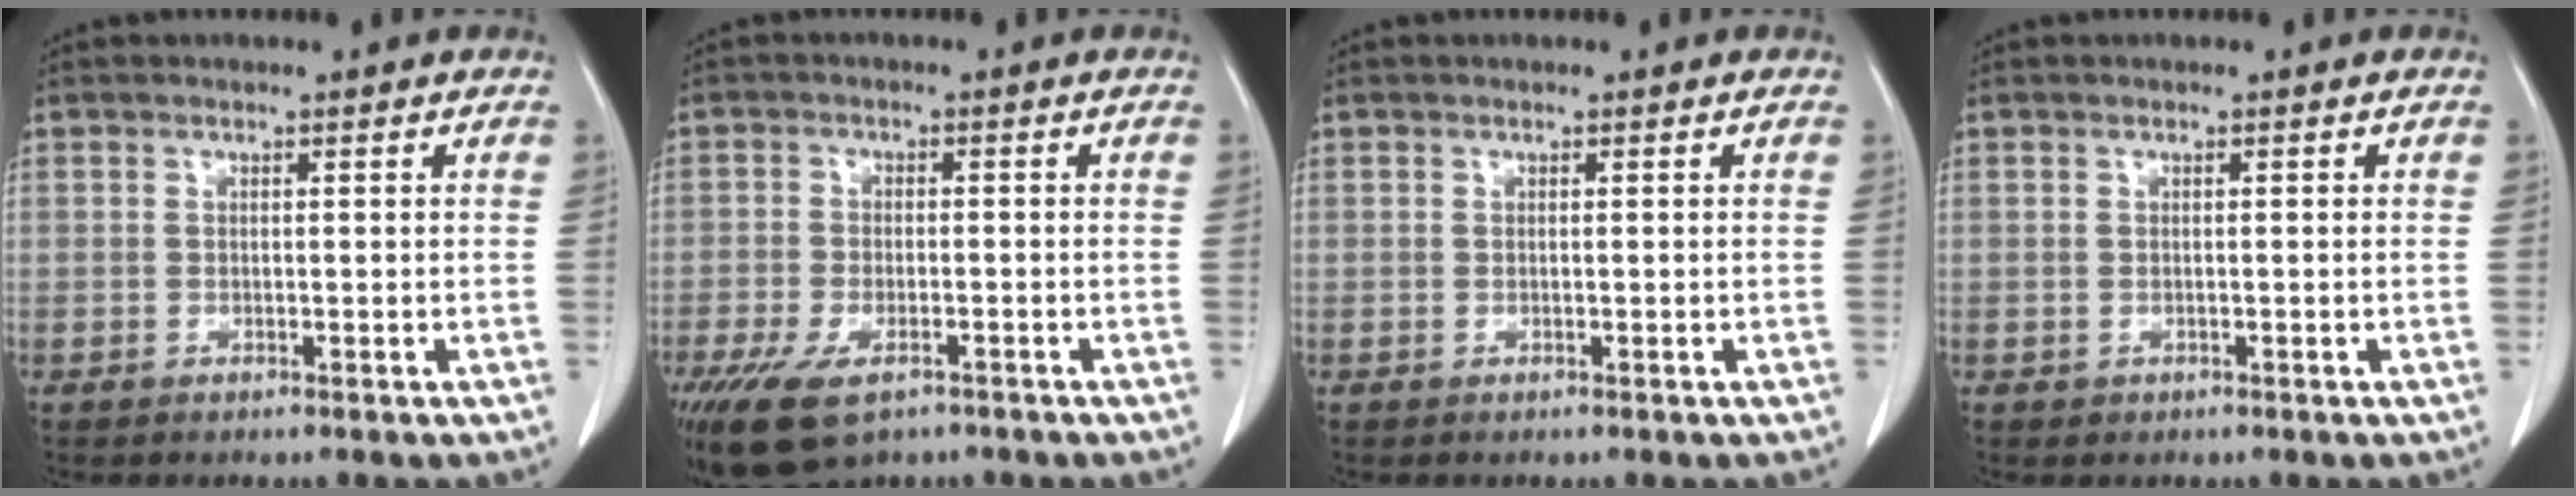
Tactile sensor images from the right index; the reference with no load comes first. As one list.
[{"total": 12.7, "force": [-7.7, 6.2, 7.9], "torque": [-0.178, -0.015, -0.124]}, {"total": 0.0}, {"total": 0.8, "force": [-0.1, 0.7, 0.3], "torque": [-0.005, 0.005, 0.004]}]